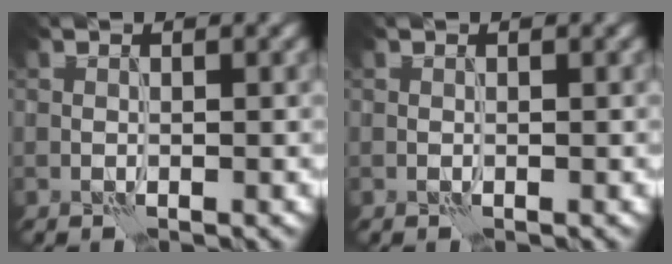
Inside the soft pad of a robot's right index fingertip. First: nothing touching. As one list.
[{"total": 0.0}]